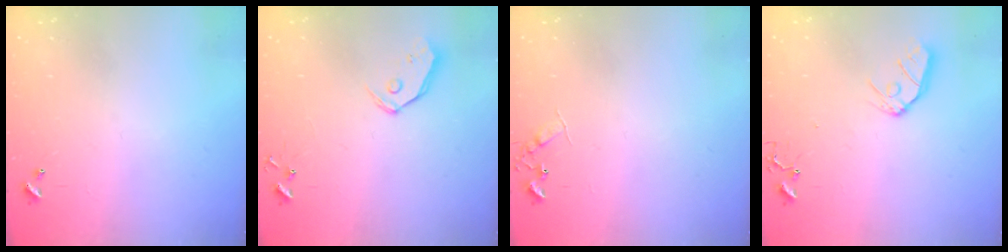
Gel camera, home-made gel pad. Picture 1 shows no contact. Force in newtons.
{"total": 7.7, "press": 7.6, "slide": 0.9}
{"total": 7.0, "press": 7.0, "slide": 0.8}
{"total": 9.7, "press": 9.7, "slide": 0.9}